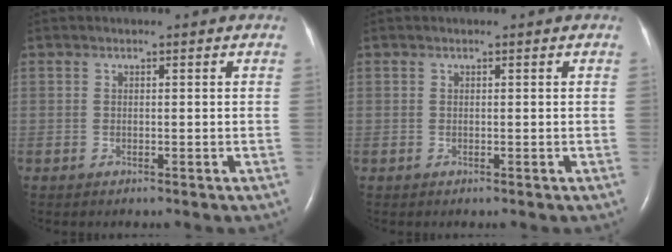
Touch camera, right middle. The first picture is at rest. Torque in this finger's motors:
{"motor_torque": [-0.07, 0.04, -0.01, 0.01]}